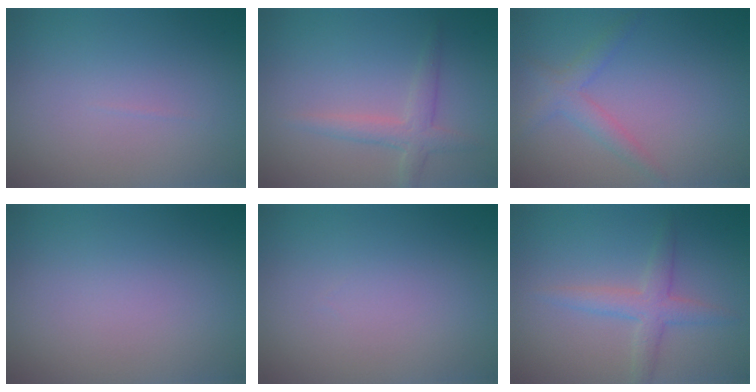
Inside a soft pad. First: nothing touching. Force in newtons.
{"total": 2.5, "press": 2.5, "slide": 0.1}
{"total": 2.2, "press": 2.2, "slide": 0.1}
{"total": 0.0}
{"total": 0.0}
{"total": 2.8, "press": 2.8, "slide": 0.1}